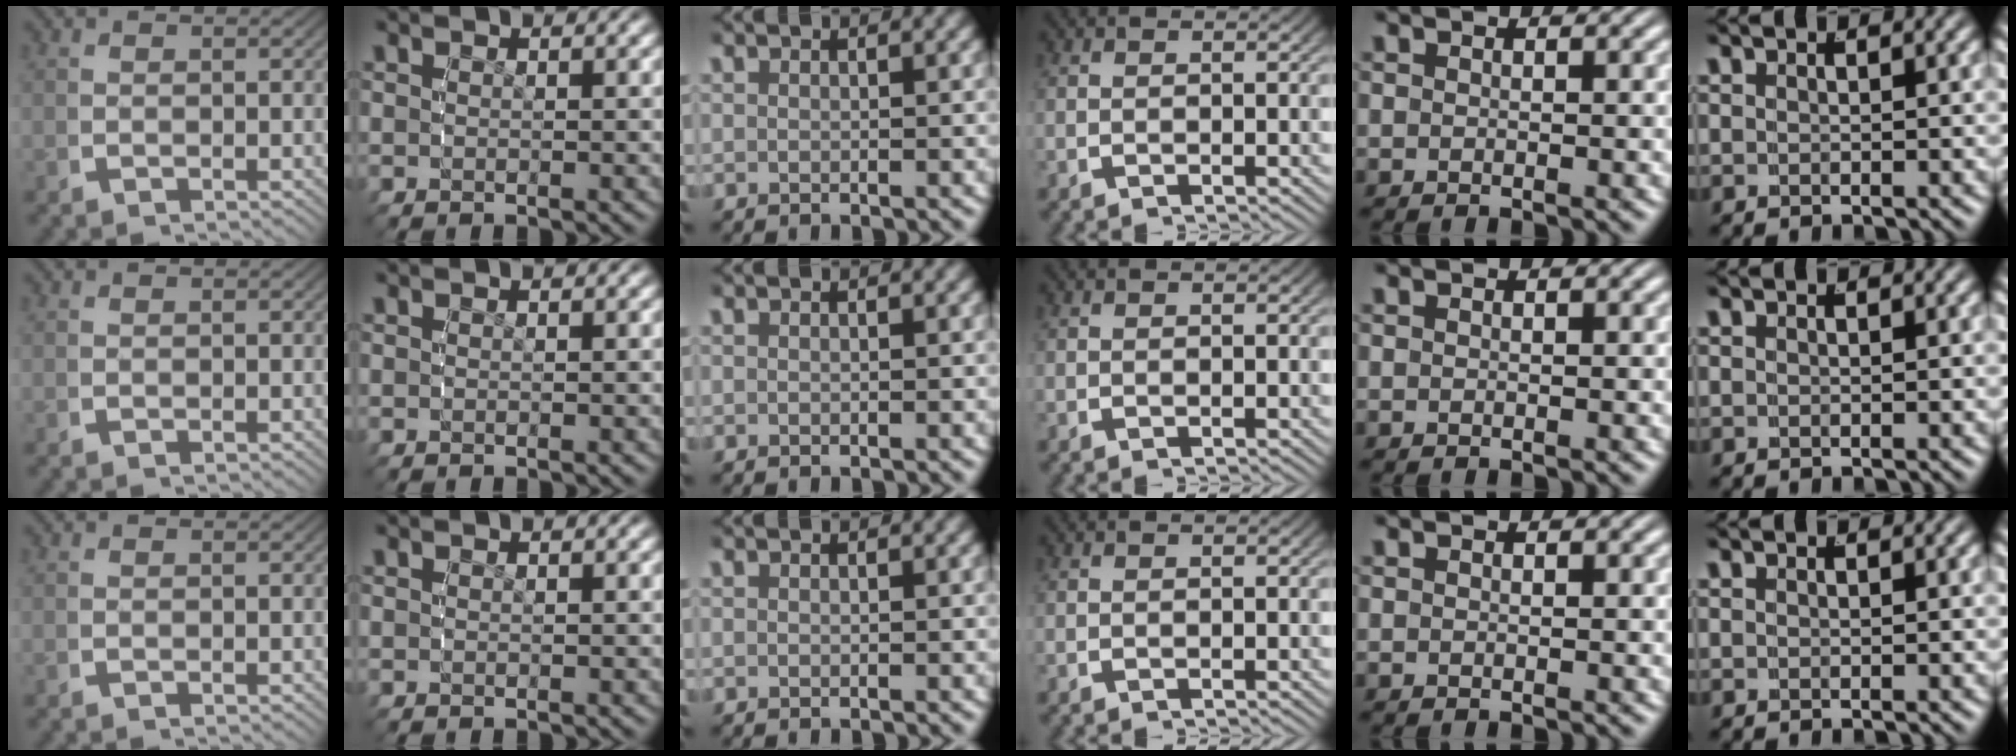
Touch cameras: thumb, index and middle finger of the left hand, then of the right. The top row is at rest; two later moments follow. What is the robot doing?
{"motion": "reach", "object": "jewelry box"}